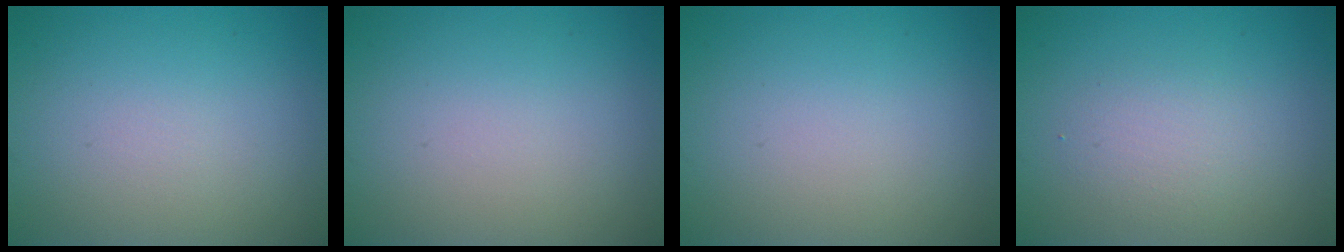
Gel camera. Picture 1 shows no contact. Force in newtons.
{"total": 0.0}
{"total": 0.0}
{"total": 2.0, "press": 2.0, "slide": 0.1}